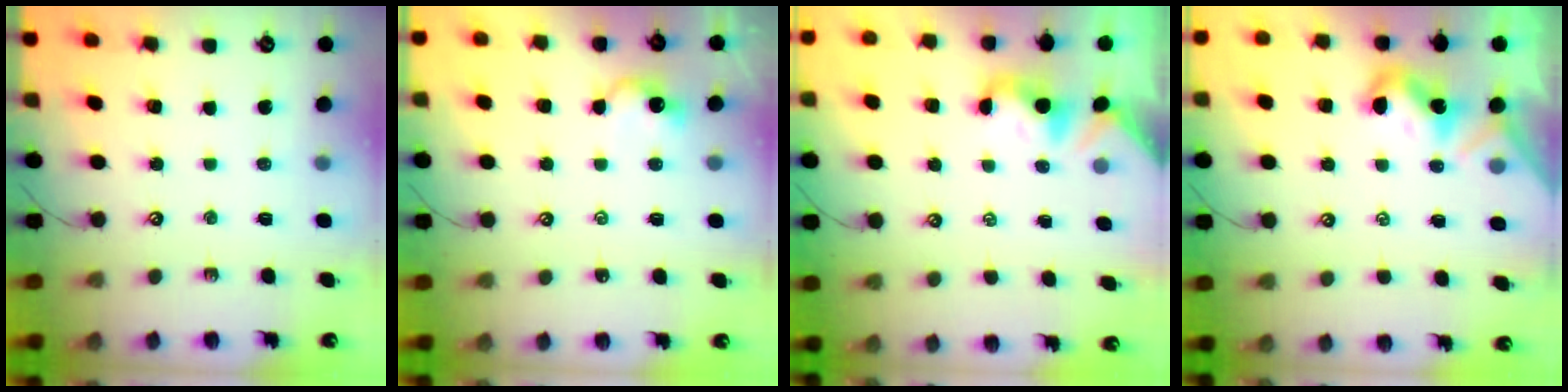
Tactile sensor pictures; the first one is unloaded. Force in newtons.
{"total": 2.1, "press": 2.1, "slide": 0.5}
{"total": 2.0, "press": 2.0, "slide": 0.5}
{"total": 1.8, "press": 1.8, "slide": 0.5}